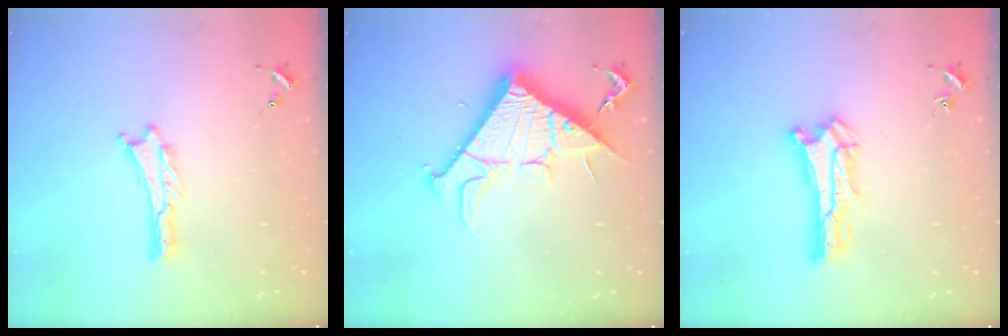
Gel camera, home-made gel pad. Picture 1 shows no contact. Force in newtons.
{"total": 13.0, "press": 13.0, "slide": 0.2}
{"total": 1.5, "press": 1.5, "slide": 0.2}